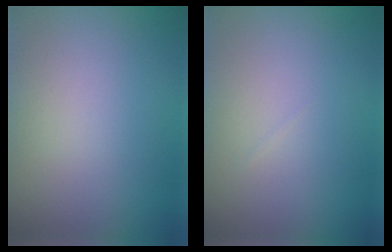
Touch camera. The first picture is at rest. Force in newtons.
{"total": 0.0}